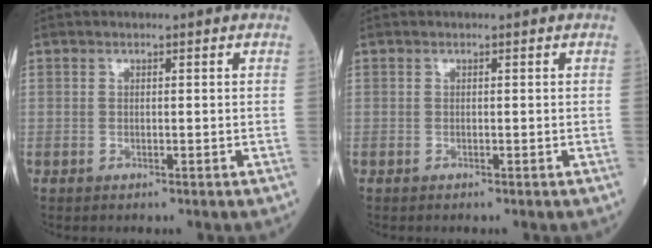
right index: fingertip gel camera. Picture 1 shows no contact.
{"total": 0.0}